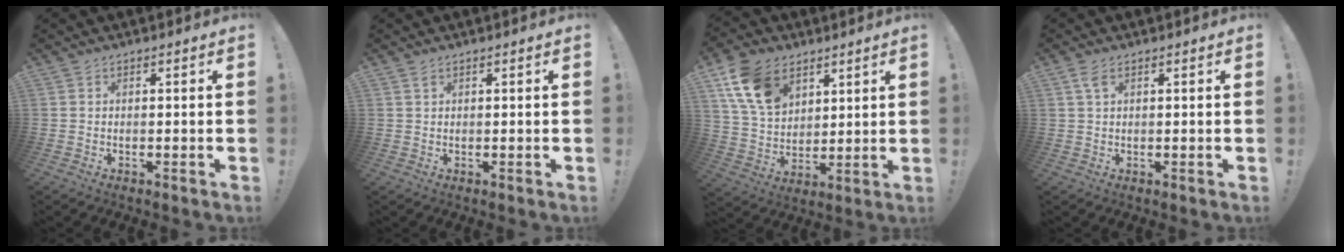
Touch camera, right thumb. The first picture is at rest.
{"total": 1.0, "force": [0.7, 0.5, 0.5], "torque": [-0.003, -0.003, 0.011]}
{"total": 15.3, "force": [8.2, 10.2, 8.1], "torque": [-0.139, -0.029, 0.162]}
{"total": 3.0, "force": [1.3, 1.3, 2.3], "torque": [-0.049, 0.003, 0.024]}